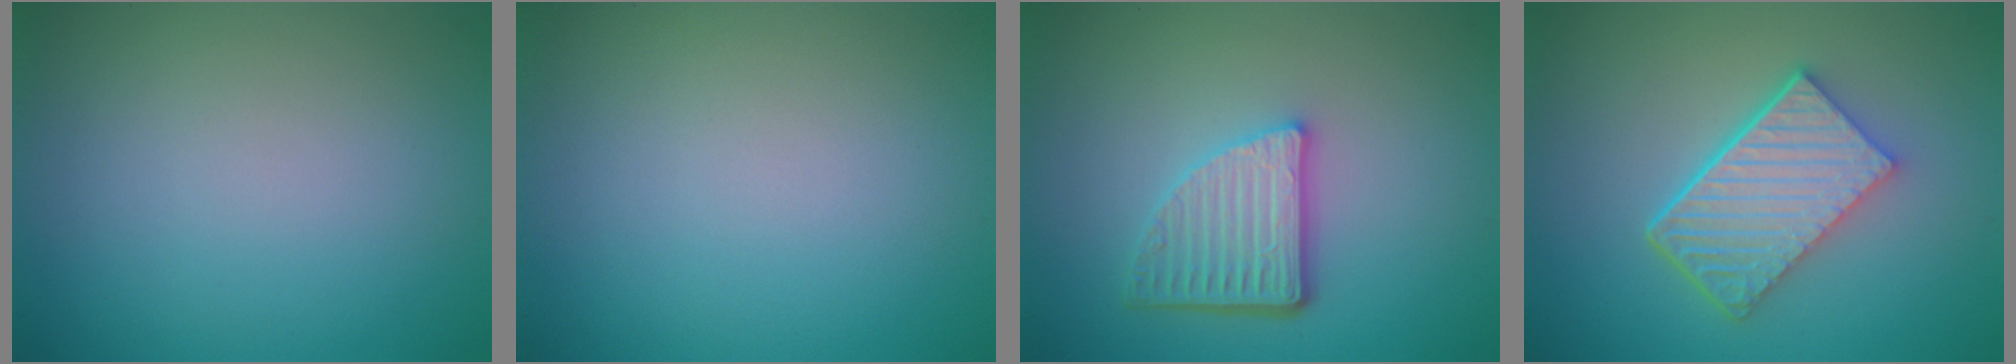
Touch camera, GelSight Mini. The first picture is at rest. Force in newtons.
{"total": 0.0}
{"total": 4.6, "press": 3.5, "slide": 2.9}
{"total": 6.0, "press": 4.3, "slide": 4.2}